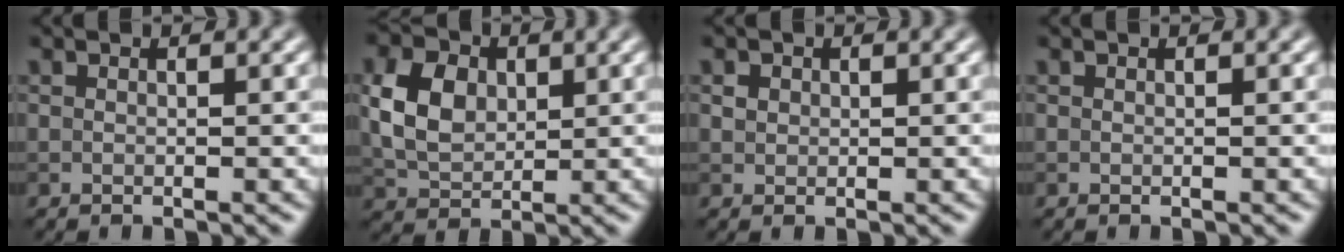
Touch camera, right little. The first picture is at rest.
{"total": 5.6, "force": [1.0, 4.1, 3.7], "torque": [-0.084, 0.006, 0.018]}
{"total": 0.8, "force": [0.2, 0.8, 0.3], "torque": [-0.004, -0.001, 0.004]}
{"total": 0.0}